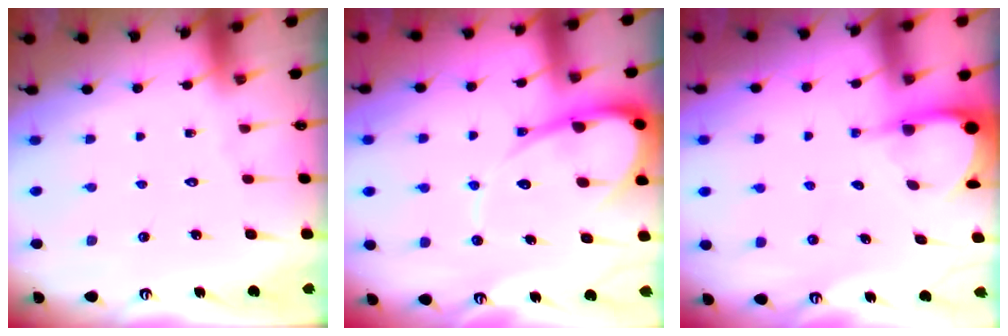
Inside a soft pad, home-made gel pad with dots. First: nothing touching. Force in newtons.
{"total": 13.3, "press": 13.3, "slide": 1.2}
{"total": 3.5, "press": 3.5, "slide": 0.2}